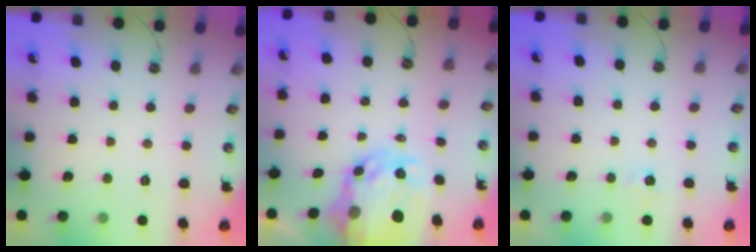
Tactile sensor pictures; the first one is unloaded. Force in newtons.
{"total": 8.6, "press": 8.5, "slide": 0.8}
{"total": 4.3, "press": 4.2, "slide": 0.7}